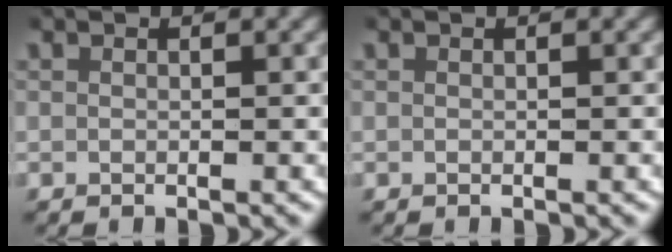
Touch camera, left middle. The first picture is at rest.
{"total": 0.0}